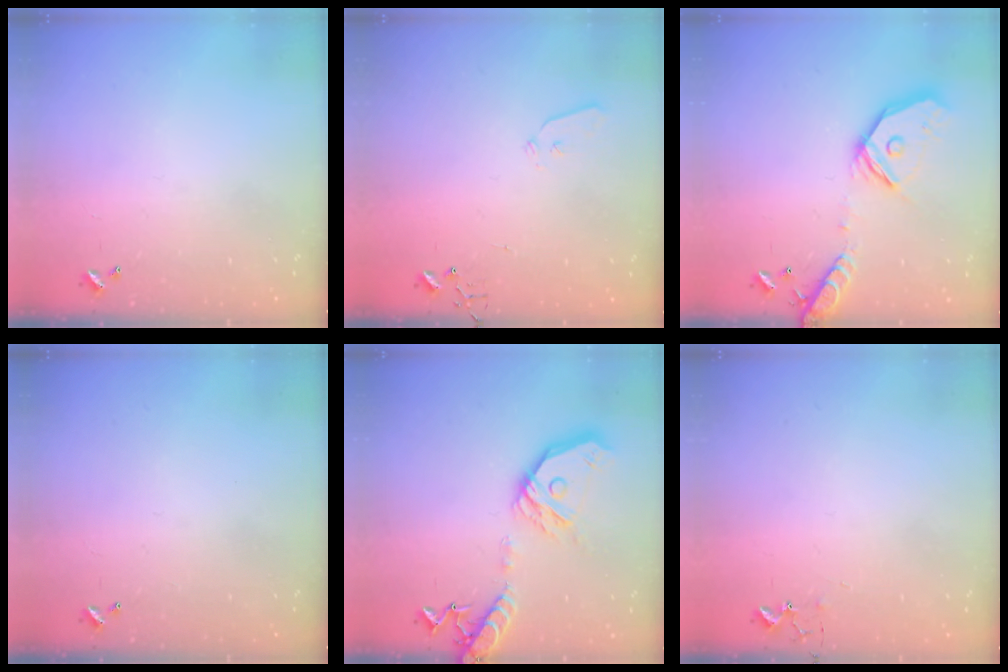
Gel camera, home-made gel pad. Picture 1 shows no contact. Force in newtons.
{"total": 4.4, "press": 4.4, "slide": 0.7}
{"total": 18.4, "press": 18.2, "slide": 3.1}
{"total": 0.0}
{"total": 17.9, "press": 17.7, "slide": 2.6}
{"total": 5.6, "press": 5.5, "slide": 0.6}